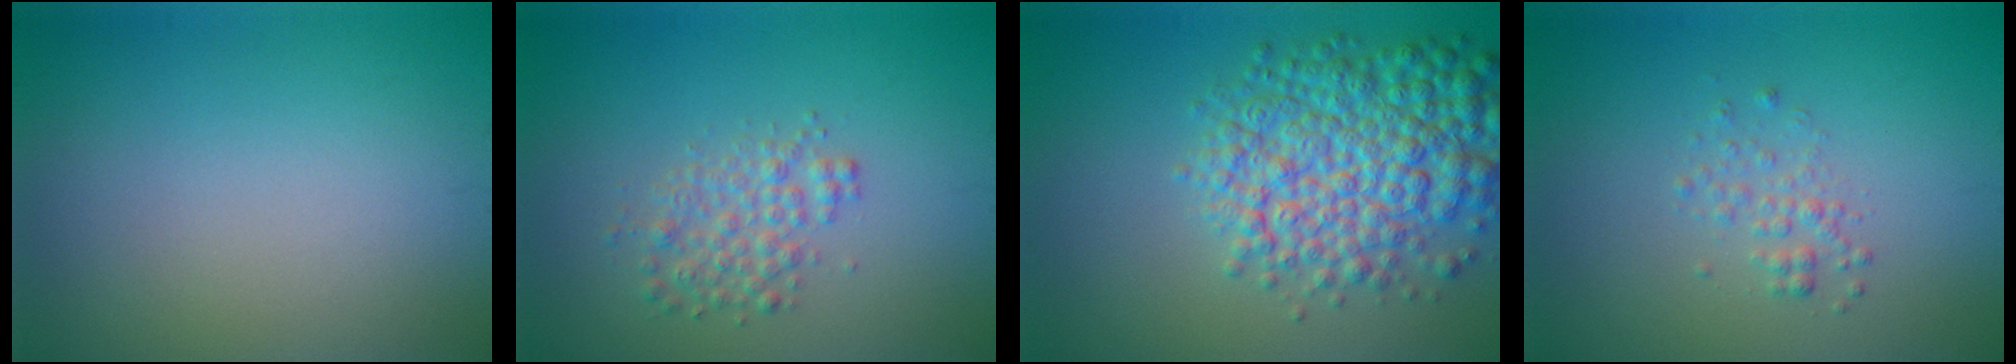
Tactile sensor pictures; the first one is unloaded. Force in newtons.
{"total": 2.5, "press": 2.5, "slide": 0.1}
{"total": 8.0, "press": 8.0, "slide": 0.2}
{"total": 1.4, "press": 1.4, "slide": 0.1}